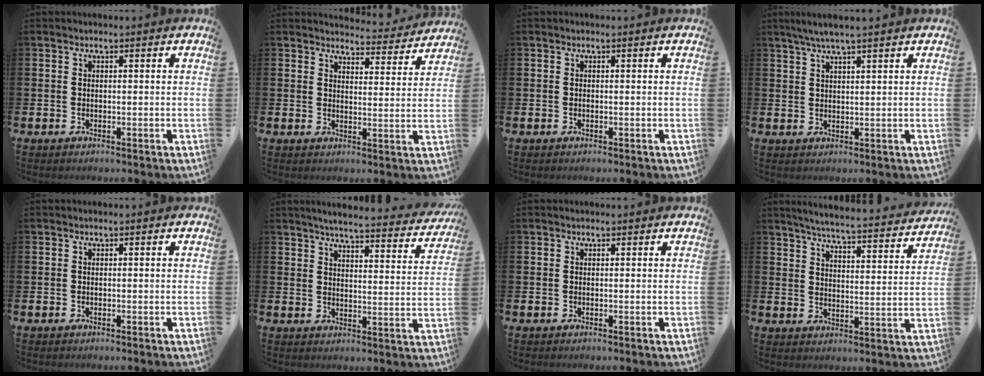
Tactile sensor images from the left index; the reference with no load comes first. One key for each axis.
{"total": 4.2, "fx": 4.1, "fy": 0.7, "fz": 0.1, "tx": -0.005, "ty": -0.031, "tz": 0.069}
{"total": 0.0}
{"total": 3.6, "fx": 3.0, "fy": 0.0, "fz": 1.9, "tx": -0.048, "ty": 0.000, "tz": 0.054}
{"total": 0.0}
{"total": 4.9, "fx": 4.7, "fy": 0.2, "fz": 1.6, "tx": -0.036, "ty": -0.040, "tz": 0.074}
{"total": 0.0}
{"total": 5.6, "fx": 5.3, "fy": 0.1, "fz": 1.7, "tx": -0.048, "ty": -0.045, "tz": 0.087}